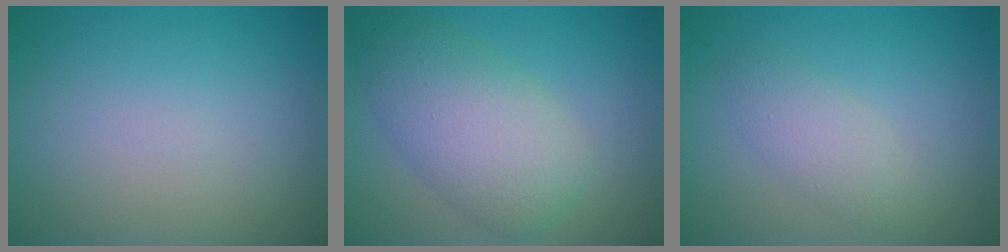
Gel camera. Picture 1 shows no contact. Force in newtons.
{"total": 6.5, "press": 6.5, "slide": 0.1}
{"total": 2.3, "press": 2.3, "slide": 0.2}